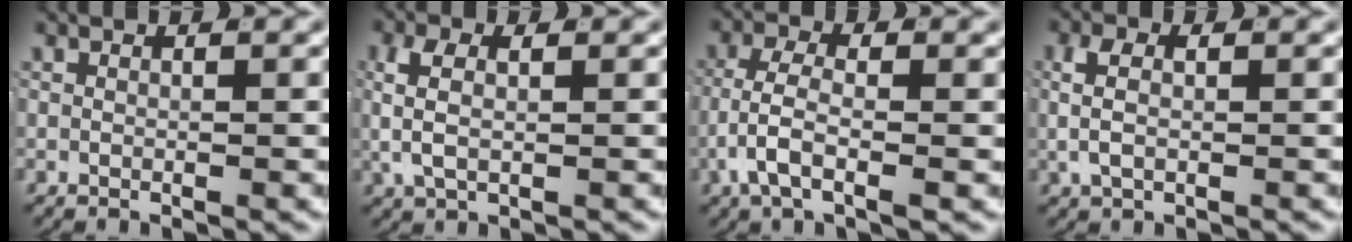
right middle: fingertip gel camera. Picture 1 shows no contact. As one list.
[{"total": 3.6, "force": [0.5, 2.0, 2.9], "torque": [-0.070, -0.003, 0.012]}, {"total": 4.1, "force": [-1.2, 1.6, 3.6], "torque": [-0.080, -0.009, -0.021]}, {"total": 2.8, "force": [0.3, 1.6, 2.3], "torque": [-0.049, 0.000, 0.003]}]